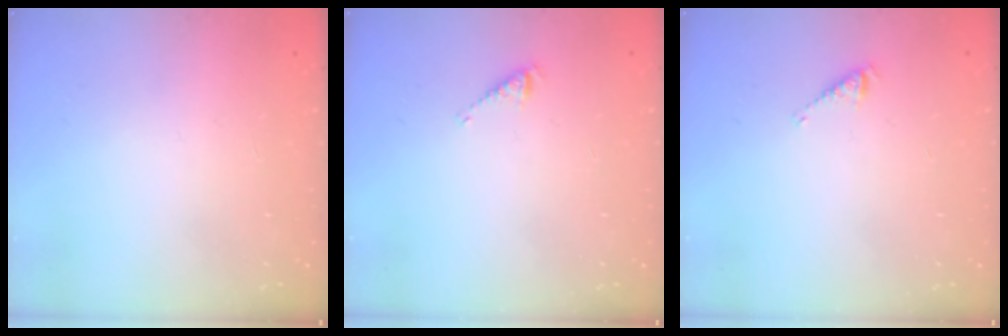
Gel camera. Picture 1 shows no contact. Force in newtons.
{"total": 2.8, "press": 2.8, "slide": 0.4}
{"total": 2.8, "press": 2.8, "slide": 0.4}